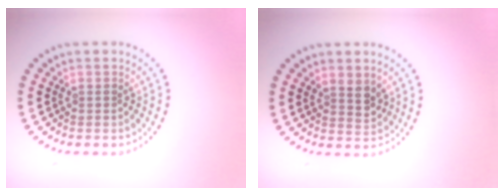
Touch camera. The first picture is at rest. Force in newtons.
{"total": 2.0, "press": 1.8, "slide": 0.9}